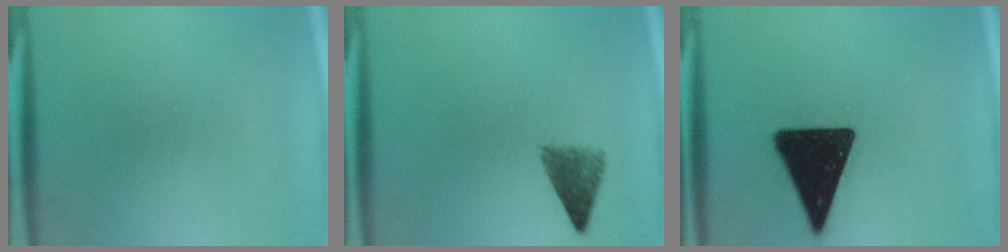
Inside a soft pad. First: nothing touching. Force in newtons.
{"total": 3.8}
{"total": 18.5}